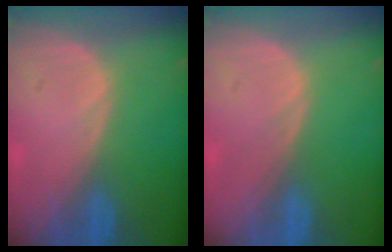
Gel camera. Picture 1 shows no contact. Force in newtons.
{"total": 0.0}